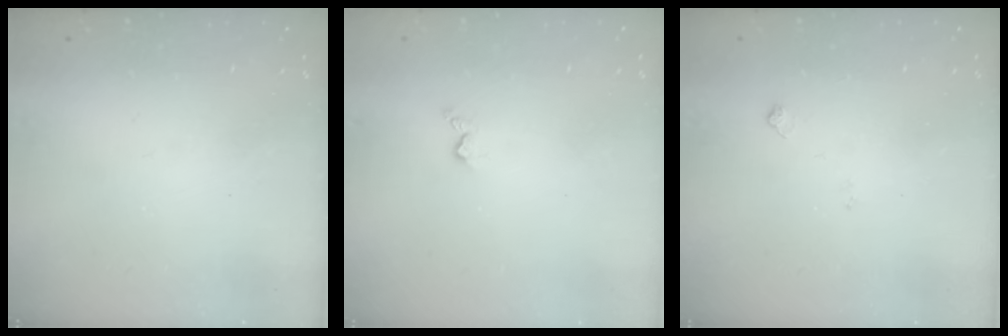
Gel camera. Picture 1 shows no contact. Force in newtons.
{"total": 2.9, "press": 2.9, "slide": 0.5}
{"total": 4.3, "press": 4.3, "slide": 0.7}